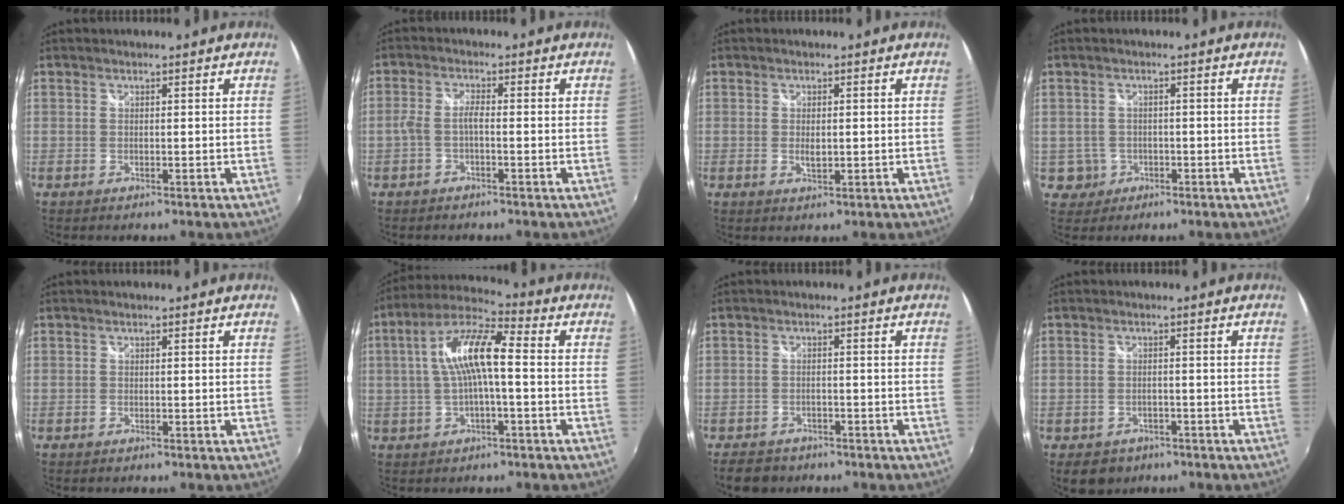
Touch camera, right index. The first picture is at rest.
{"total": 2.0, "force": [-1.0, 0.4, 1.7], "torque": [-0.040, 0.003, -0.022]}
{"total": 2.0, "force": [-0.1, 1.1, 1.7], "torque": [-0.029, -0.005, 0.001]}
{"total": 3.8, "force": [-0.7, 3.7, 0.1], "torque": [-0.010, 0.011, -0.006]}
{"total": 0.0}
{"total": 11.2, "force": [0.3, 2.8, 10.9], "torque": [-0.212, 0.022, 0.002]}
{"total": 6.5, "force": [-5.1, 3.4, 2.1], "torque": [-0.060, -0.009, -0.079]}
{"total": 5.8, "force": [-3.5, 4.0, 2.2], "torque": [-0.054, -0.015, -0.044]}